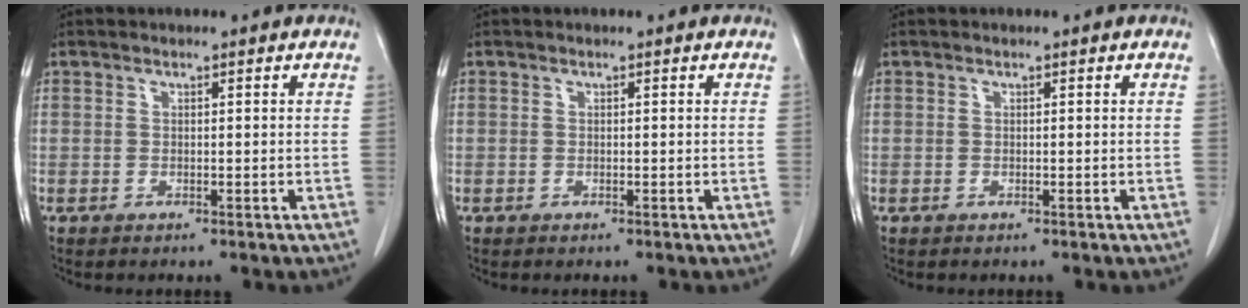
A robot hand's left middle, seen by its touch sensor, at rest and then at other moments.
{"total": 0.0}
{"total": 0.0}